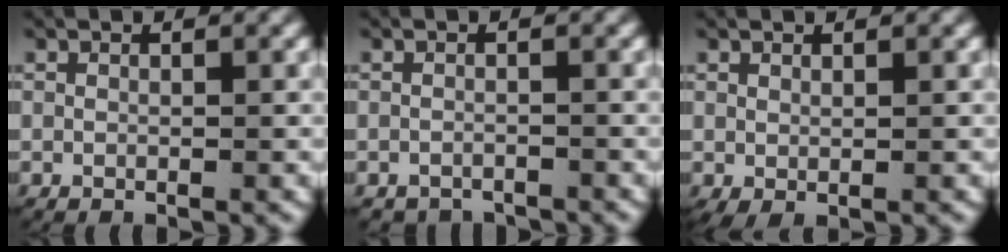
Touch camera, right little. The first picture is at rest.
{"total": 1.7, "force": [-1.6, 0.5, -0.2], "torque": [0.001, -0.008, -0.026]}
{"total": 0.9, "force": [0.2, 0.5, 0.7], "torque": [-0.016, -0.006, 0.009]}